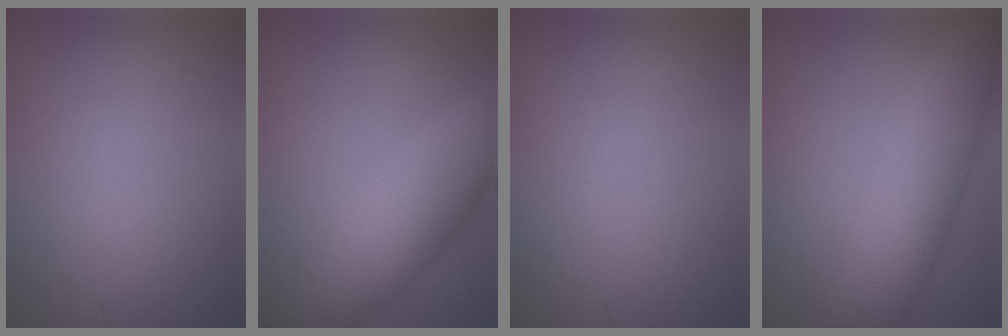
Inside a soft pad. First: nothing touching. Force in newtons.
{"total": 8.2, "press": 8.2, "slide": 0.1}
{"total": 0.0}
{"total": 8.4, "press": 8.4, "slide": 0.2}